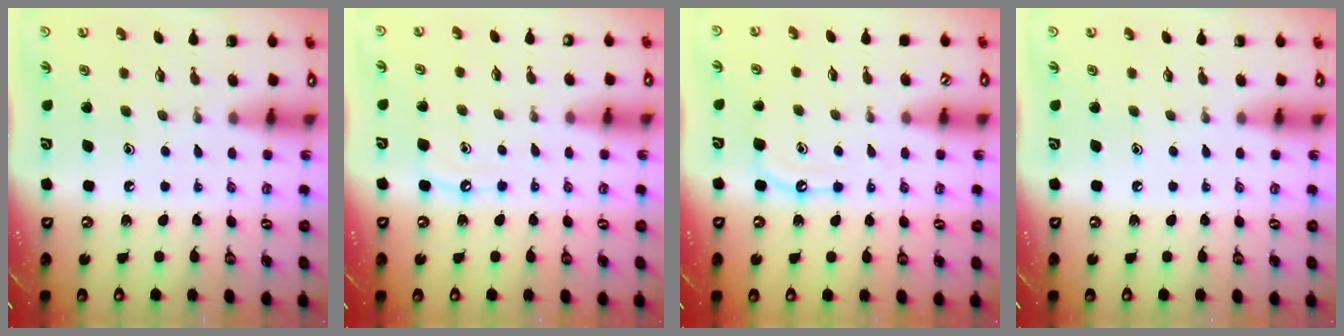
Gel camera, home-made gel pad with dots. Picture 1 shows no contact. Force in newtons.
{"total": 7.3, "press": 7.2, "slide": 0.7}
{"total": 7.0, "press": 7.0, "slide": 0.7}
{"total": 0.0}